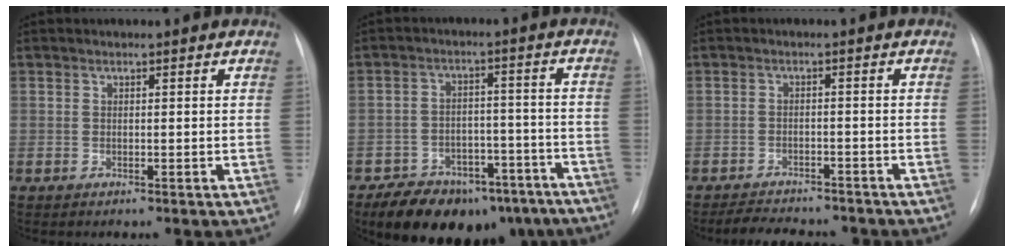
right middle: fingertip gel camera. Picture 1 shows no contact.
{"total": 17.6, "force": [-13.7, 8.6, 7.0], "torque": [-0.099, 0.019, -0.185]}
{"total": 8.9, "force": [-8.0, 2.5, 3.0], "torque": [-0.046, 0.001, -0.109]}